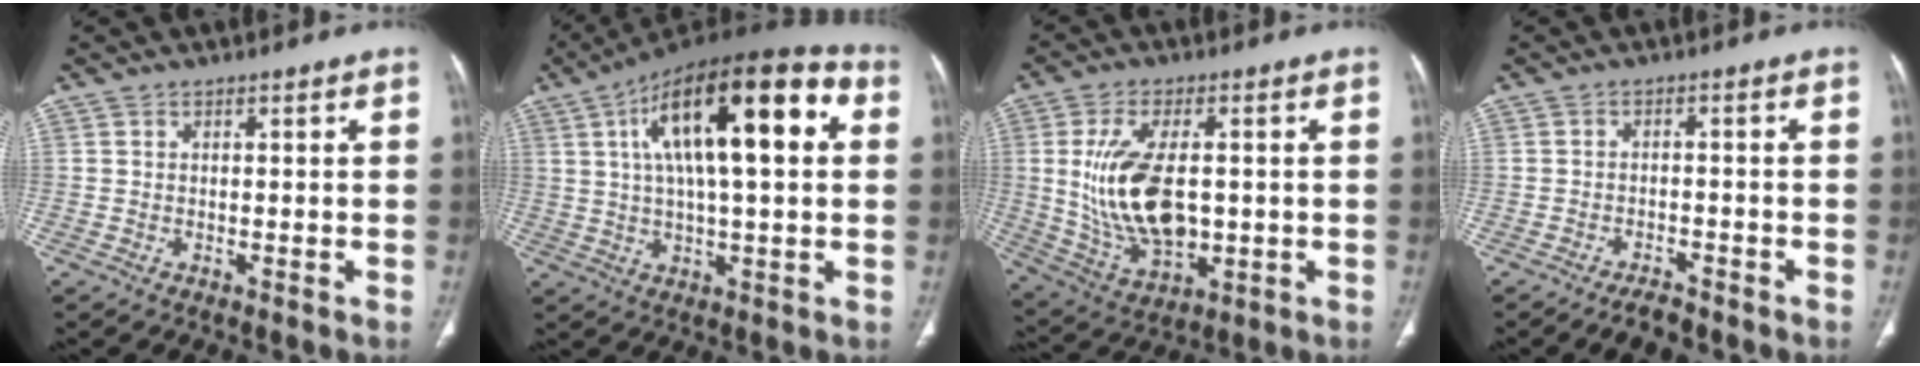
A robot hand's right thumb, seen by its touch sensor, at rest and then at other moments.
{"total": 23.9, "force": [6.3, 8.4, 21.5], "torque": [-0.340, 0.028, 0.090]}
{"total": 15.6, "force": [0.6, 8.5, 13.1], "torque": [-0.245, -0.011, 0.027]}
{"total": 3.7, "force": [-3.0, 1.3, 1.7], "torque": [-0.032, 0.013, -0.046]}